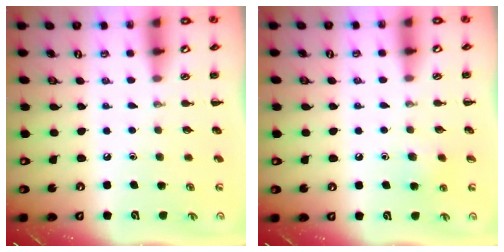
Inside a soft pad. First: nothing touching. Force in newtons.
{"total": 6.9, "press": 6.5, "slide": 2.4}